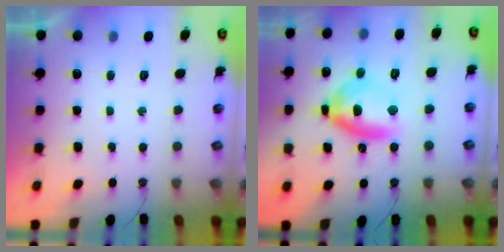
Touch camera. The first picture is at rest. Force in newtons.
{"total": 12.9, "press": 12.8, "slide": 1.8}